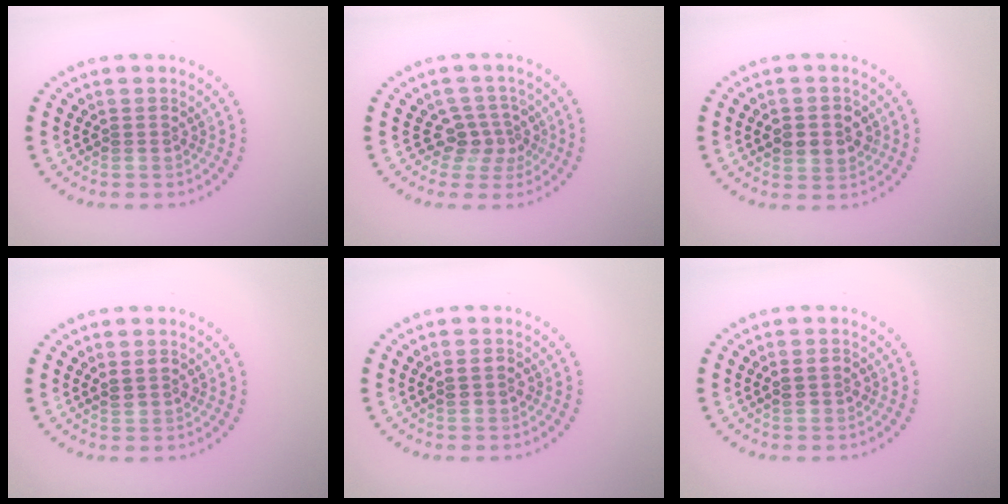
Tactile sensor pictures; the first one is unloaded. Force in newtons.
{"total": 2.6, "press": 2.0, "slide": 1.7}
{"total": 2.8, "press": 2.8, "slide": 0.4}
{"total": 1.4, "press": 1.4, "slide": 0.4}
{"total": 1.5, "press": 1.4, "slide": 0.4}
{"total": 1.5, "press": 1.5, "slide": 0.3}